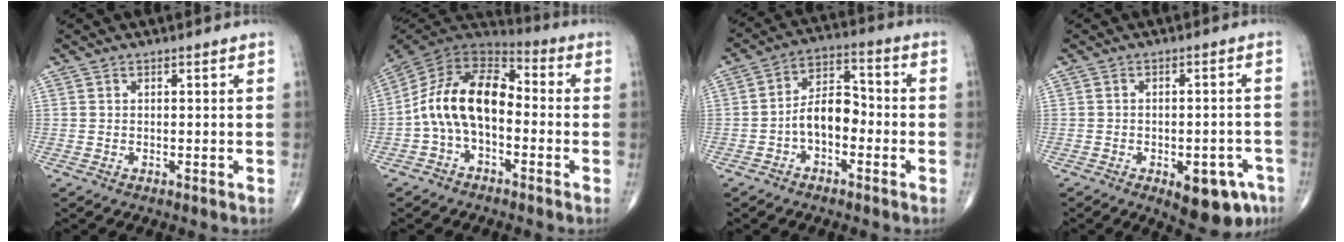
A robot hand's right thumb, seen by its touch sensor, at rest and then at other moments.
{"total": 14.8, "force": [-2.1, 8.8, 11.8], "torque": [-0.199, 0.055, -0.051]}
{"total": 8.3, "force": [-2.4, 4.9, 6.3], "torque": [-0.091, 0.039, -0.052]}
{"total": 10.3, "force": [-5.4, 4.9, 7.3], "torque": [-0.067, 0.024, -0.062]}